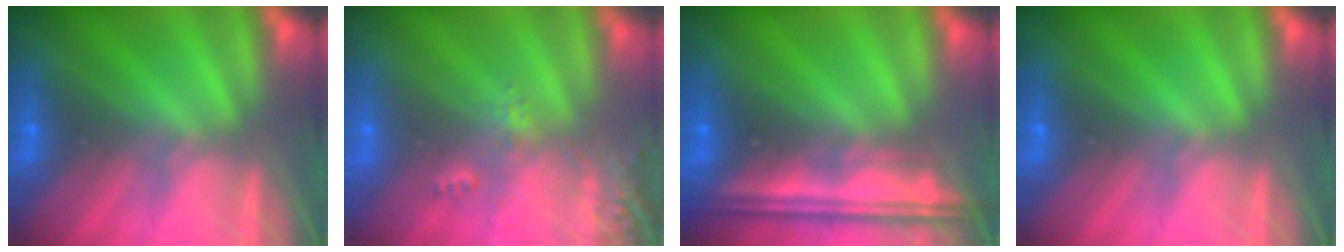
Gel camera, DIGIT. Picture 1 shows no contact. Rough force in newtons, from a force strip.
{"total": 2.4}
{"total": 6.5}
{"total": 0.0}